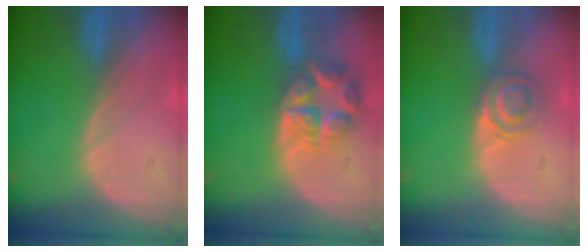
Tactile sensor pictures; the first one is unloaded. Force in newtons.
{"total": 7.7, "press": 6.8, "slide": 3.6}
{"total": 4.0, "press": 3.9, "slide": 0.8}